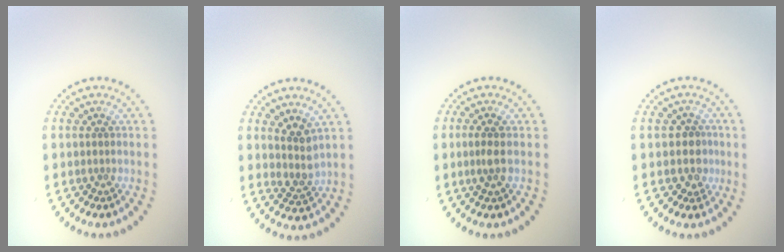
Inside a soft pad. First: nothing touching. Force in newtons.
{"total": 2.4, "press": 1.9, "slide": 1.4}
{"total": 1.5, "press": 1.3, "slide": 0.8}
{"total": 2.0, "press": 1.7, "slide": 1.0}